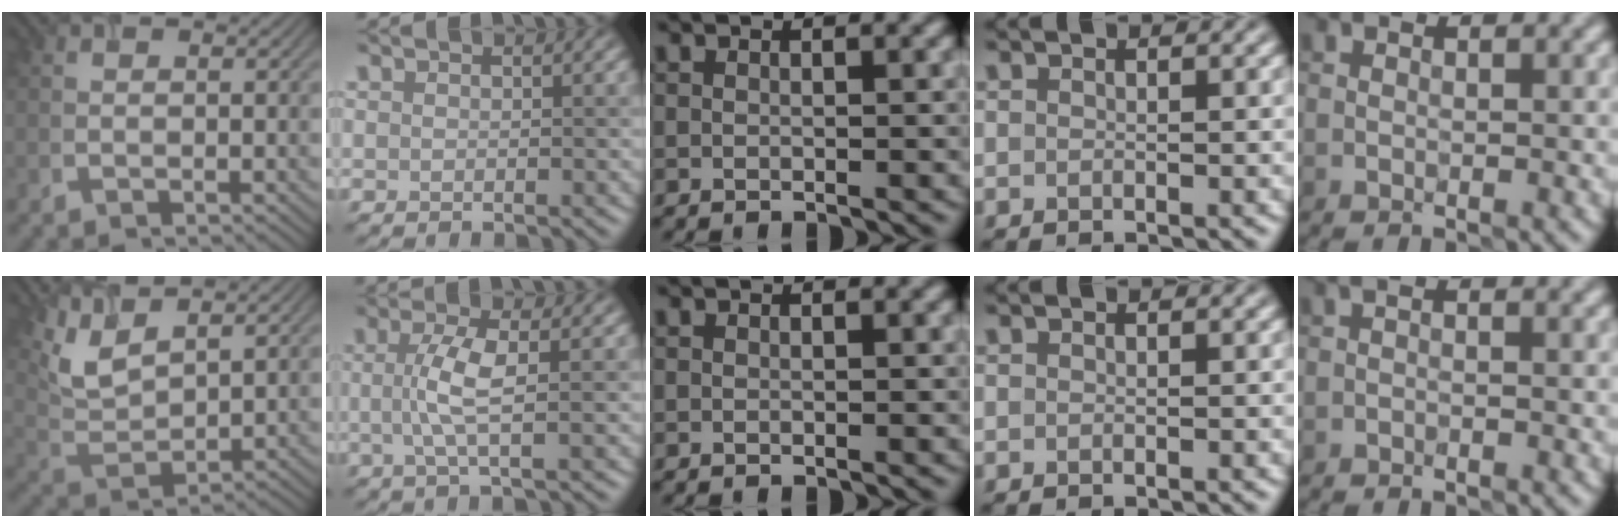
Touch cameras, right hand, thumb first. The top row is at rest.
{"thumb": {"total": 7.3, "force": [4.6, 2.8, 5.0], "torque": [-0.120, -0.003, 0.100]}, "index": {"total": 3.4, "force": [0.2, 0.6, 3.3], "torque": [-0.065, 0.010, 0.004]}}